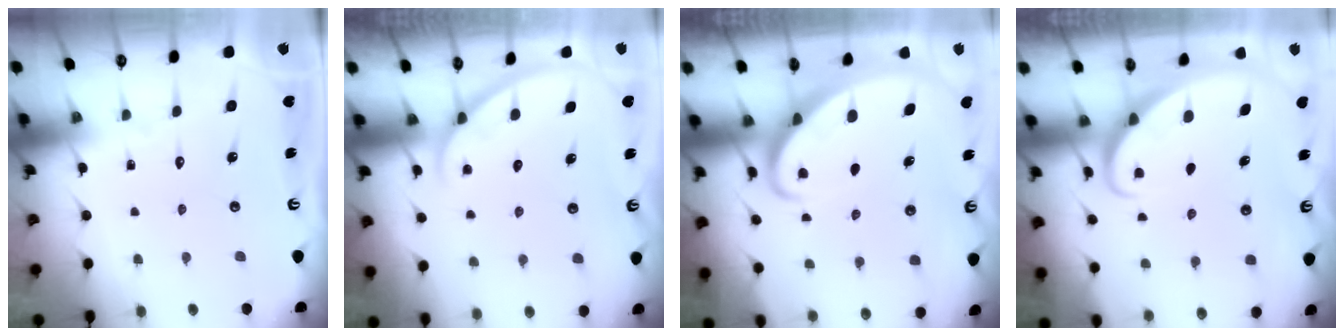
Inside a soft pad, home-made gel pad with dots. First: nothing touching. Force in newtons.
{"total": 2.0, "press": 2.0, "slide": 0.1}
{"total": 3.6, "press": 3.5, "slide": 0.4}
{"total": 2.2, "press": 2.2, "slide": 0.2}